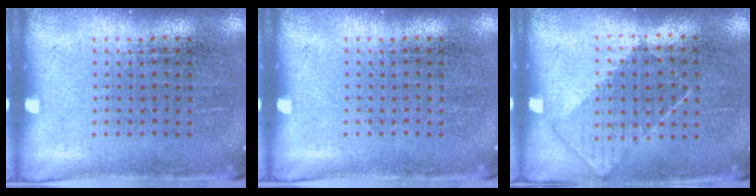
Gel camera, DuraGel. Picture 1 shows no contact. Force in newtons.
{"total": 0.0}
{"total": 0.9, "press": 0.7, "slide": 0.5}